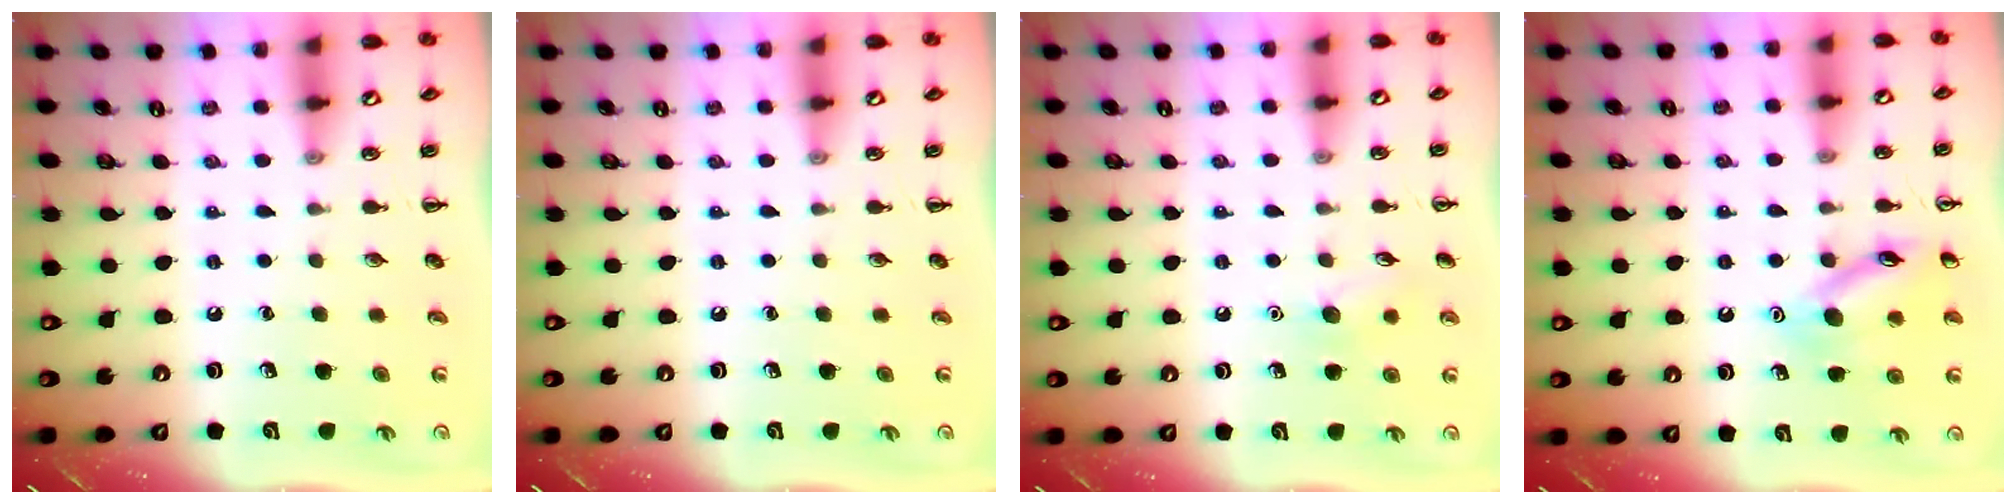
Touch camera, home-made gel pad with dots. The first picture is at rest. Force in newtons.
{"total": 0.0}
{"total": 7.5, "press": 7.2, "slide": 2.1}
{"total": 12.5, "press": 12.5, "slide": 1.1}